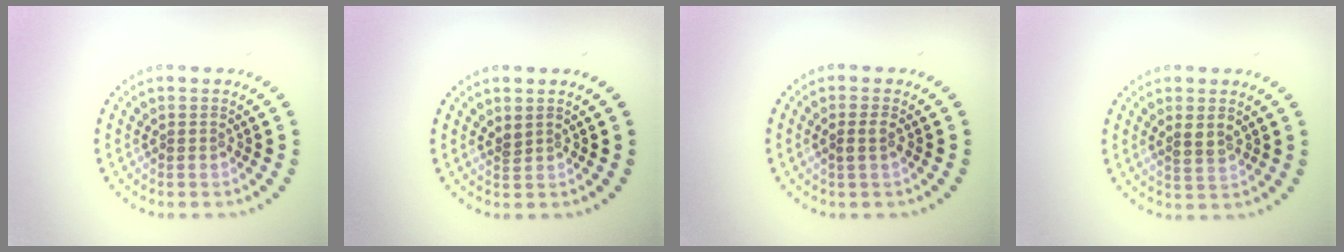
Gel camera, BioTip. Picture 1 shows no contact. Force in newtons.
{"total": 0.6, "press": 0.3, "slide": 0.5}
{"total": 0.9, "press": 0.8, "slide": 0.4}
{"total": 1.7, "press": 1.6, "slide": 0.5}